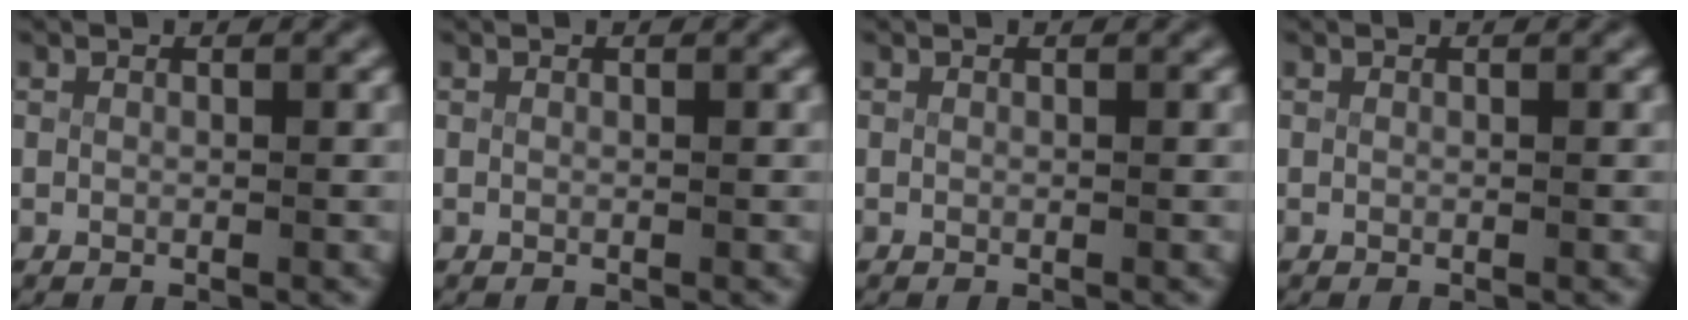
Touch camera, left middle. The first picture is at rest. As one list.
[{"total": 0.6, "force": [-0.1, -0.5, -0.2], "torque": [0.002, -0.011, 0.007]}, {"total": 0.0}, {"total": 0.0}]